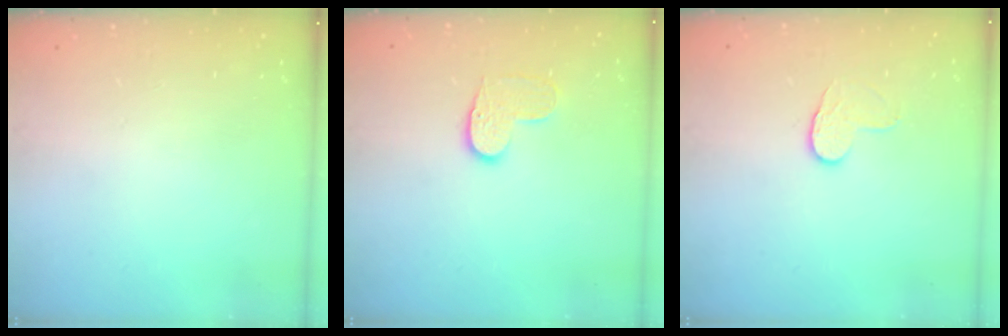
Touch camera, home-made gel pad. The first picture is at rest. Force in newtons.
{"total": 6.1, "press": 6.1, "slide": 0.4}
{"total": 4.3, "press": 4.3, "slide": 0.4}